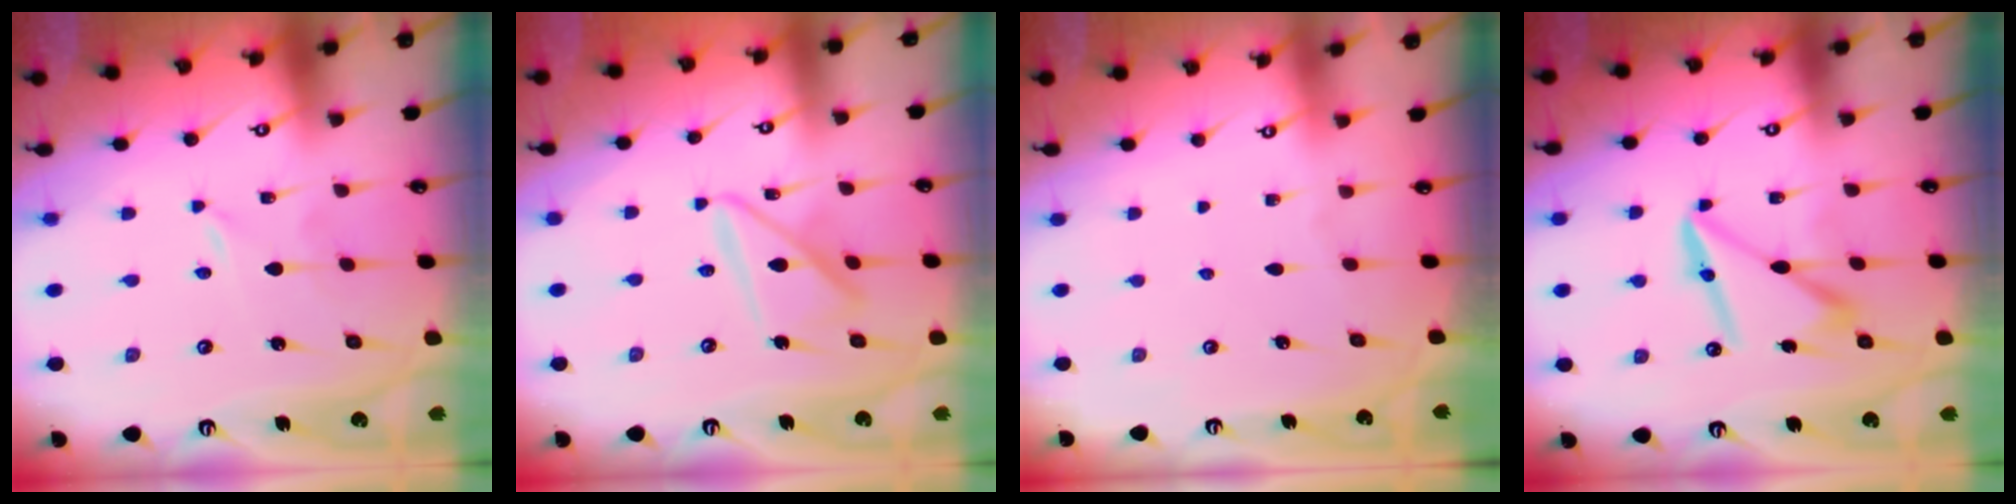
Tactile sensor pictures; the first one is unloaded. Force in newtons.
{"total": 12.2, "press": 12.2, "slide": 1.1}
{"total": 0.0}
{"total": 10.0, "press": 9.9, "slide": 1.3}